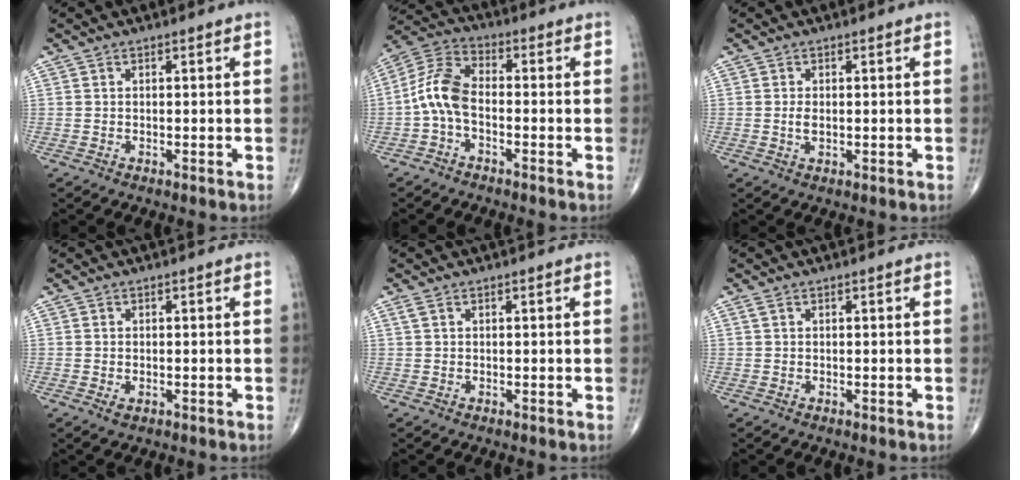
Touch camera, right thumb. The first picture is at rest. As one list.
[{"total": 8.4, "force": [-1.8, 4.5, 6.8], "torque": [-0.139, 0.033, -0.050]}, {"total": 1.6, "force": [0.0, 0.9, 1.4], "torque": [-0.029, -0.003, -0.001]}, {"total": 1.1, "force": [-0.2, 0.7, 0.8], "torque": [-0.014, -0.002, 0.000]}, {"total": 0.9, "force": [0.4, 0.4, 0.6], "torque": [-0.019, 0.013, 0.012]}, {"total": 0.6, "force": [0.3, 0.3, 0.4], "torque": [-0.013, 0.011, 0.008]}]